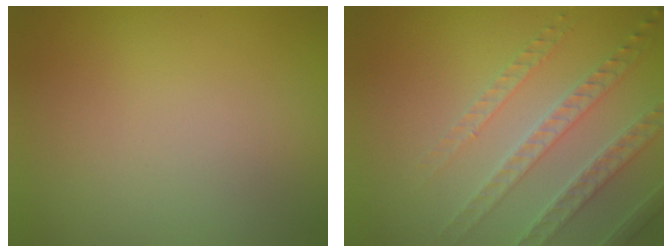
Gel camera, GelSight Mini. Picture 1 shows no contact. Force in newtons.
{"total": 3.9, "press": 3.7, "slide": 1.1}